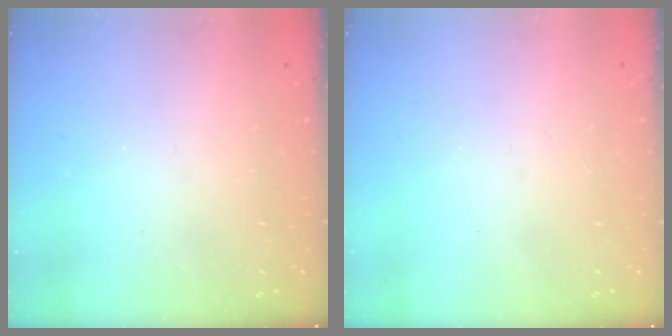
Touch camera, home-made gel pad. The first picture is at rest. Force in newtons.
{"total": 0.0}